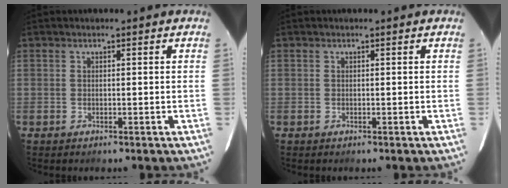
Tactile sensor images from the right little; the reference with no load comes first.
{"total": 0.0}